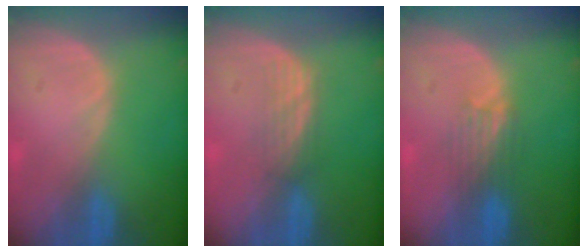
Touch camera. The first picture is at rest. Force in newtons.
{"total": 3.0, "press": 2.6, "slide": 1.5}
{"total": 3.3, "press": 3.2, "slide": 0.8}